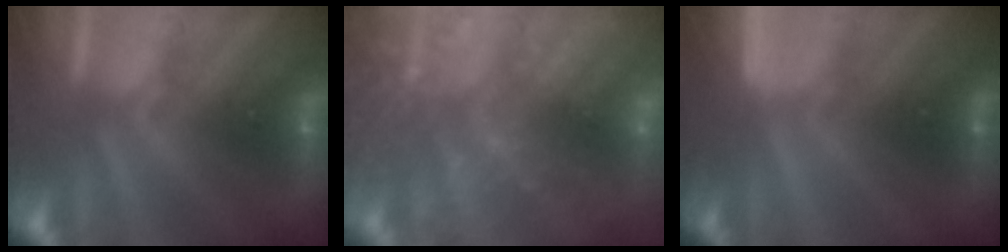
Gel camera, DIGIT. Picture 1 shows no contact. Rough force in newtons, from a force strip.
{"total": 7.1}
{"total": 4.4}